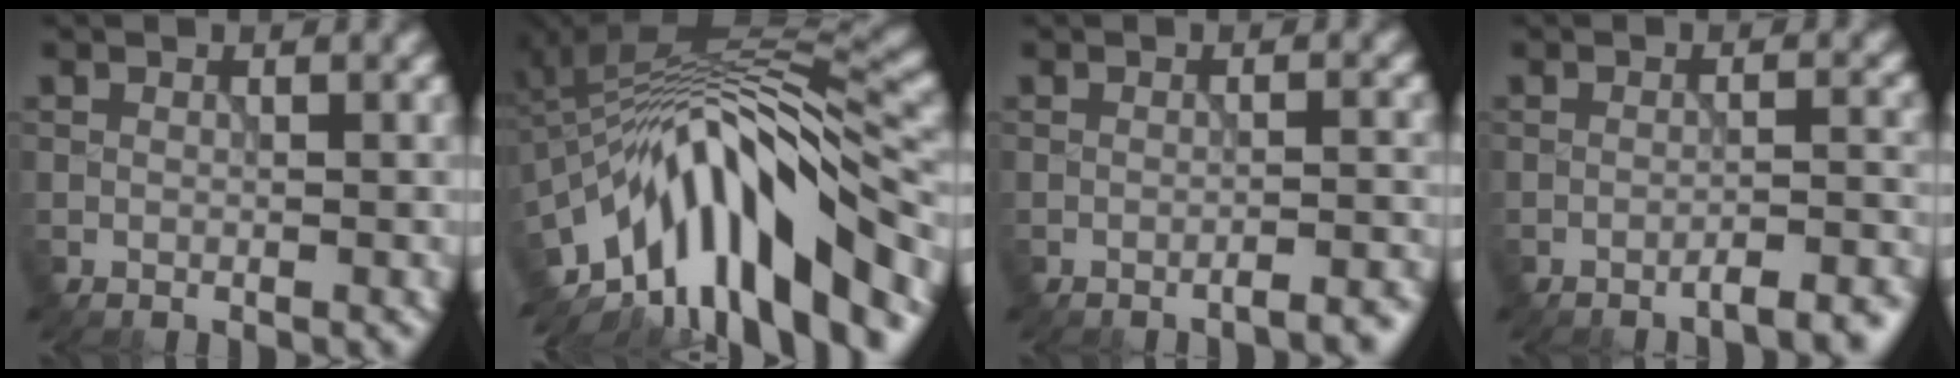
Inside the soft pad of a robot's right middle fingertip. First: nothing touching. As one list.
[{"total": 13.6, "force": [-6.0, 4.5, 11.3], "torque": [-0.184, 0.018, -0.090]}, {"total": 2.5, "force": [-1.8, 0.5, 1.5], "torque": [-0.012, 0.005, -0.030]}, {"total": 3.7, "force": [-2.7, 0.8, 2.4], "torque": [-0.024, 0.009, -0.042]}]